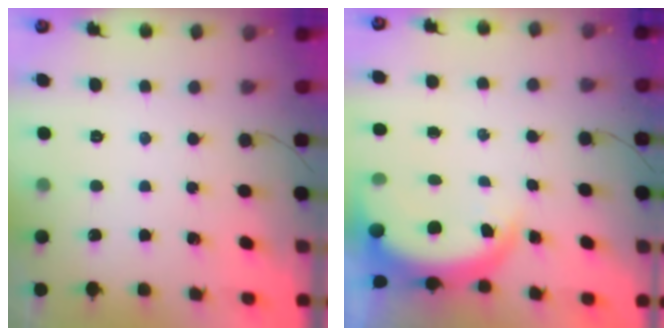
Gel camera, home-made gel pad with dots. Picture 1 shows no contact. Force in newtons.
{"total": 6.4, "press": 6.3, "slide": 0.9}